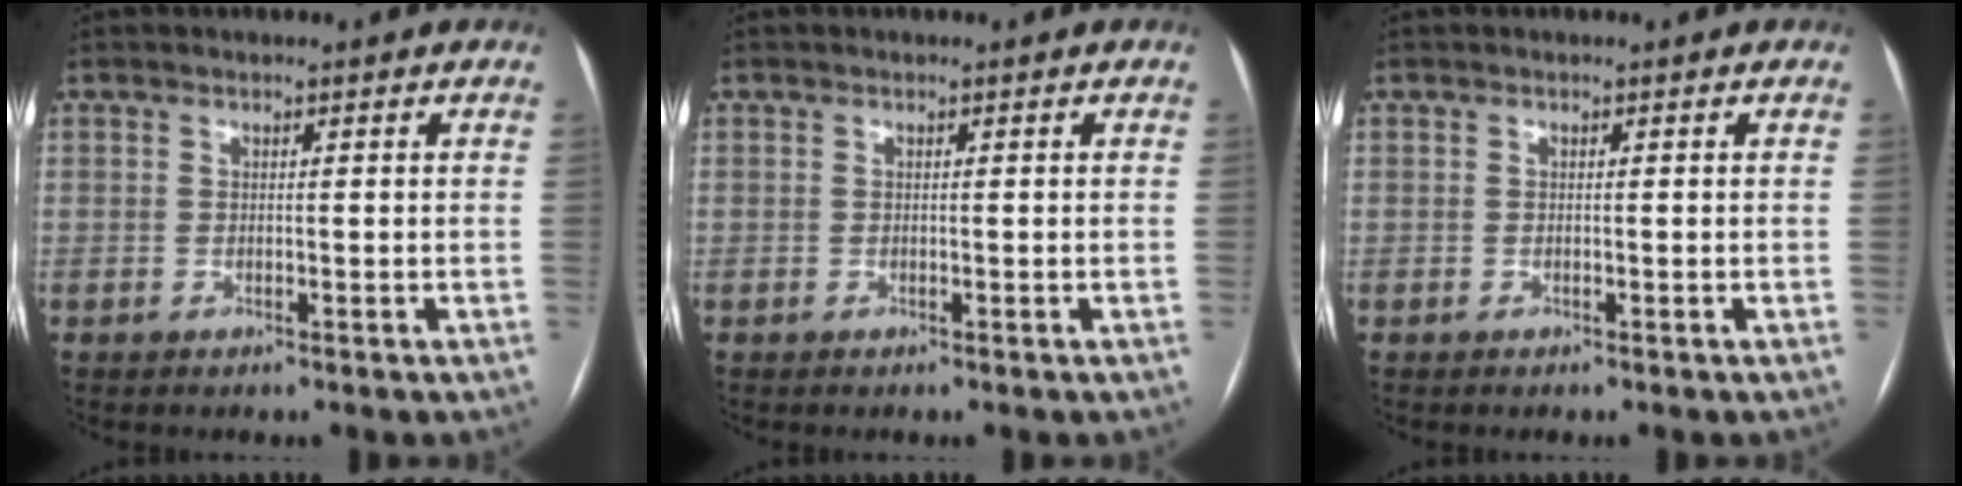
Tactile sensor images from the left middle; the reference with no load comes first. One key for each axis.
{"total": 0.0}
{"total": 0.0}